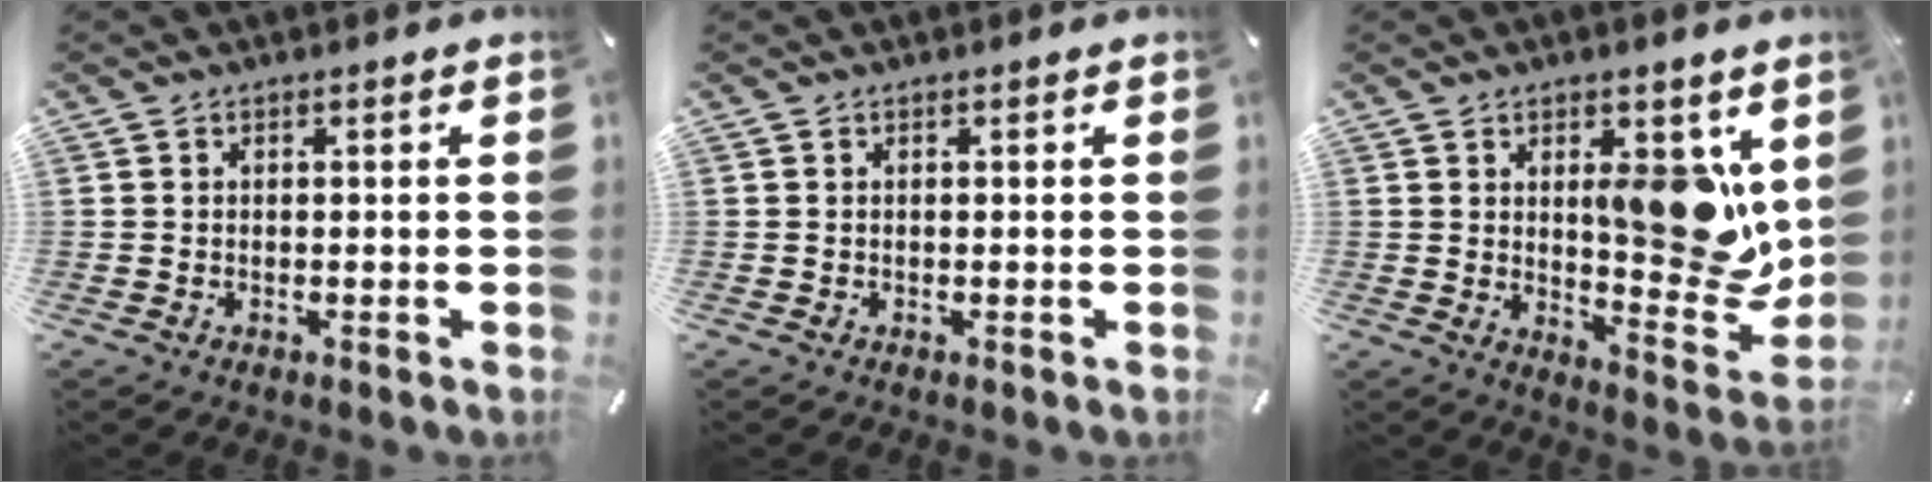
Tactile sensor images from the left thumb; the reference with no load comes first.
{"total": 0.0}
{"total": 13.6, "force": [4.8, 6.2, 11.1], "torque": [-0.115, -0.048, 0.079]}